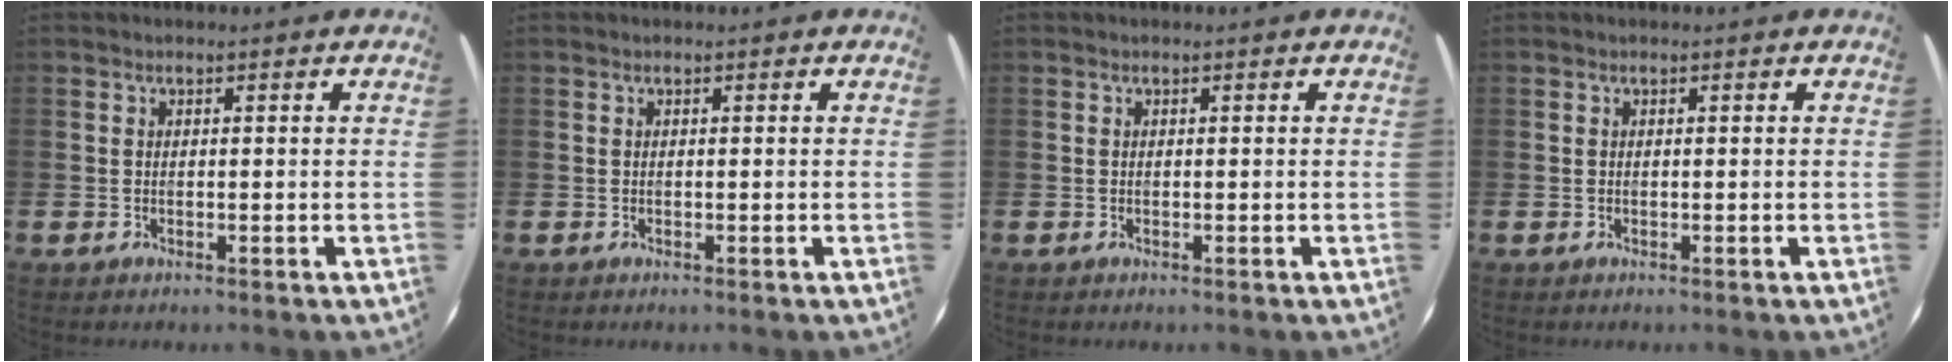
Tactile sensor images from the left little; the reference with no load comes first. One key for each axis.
{"total": 0.0}
{"total": 0.0}
{"total": 0.0}